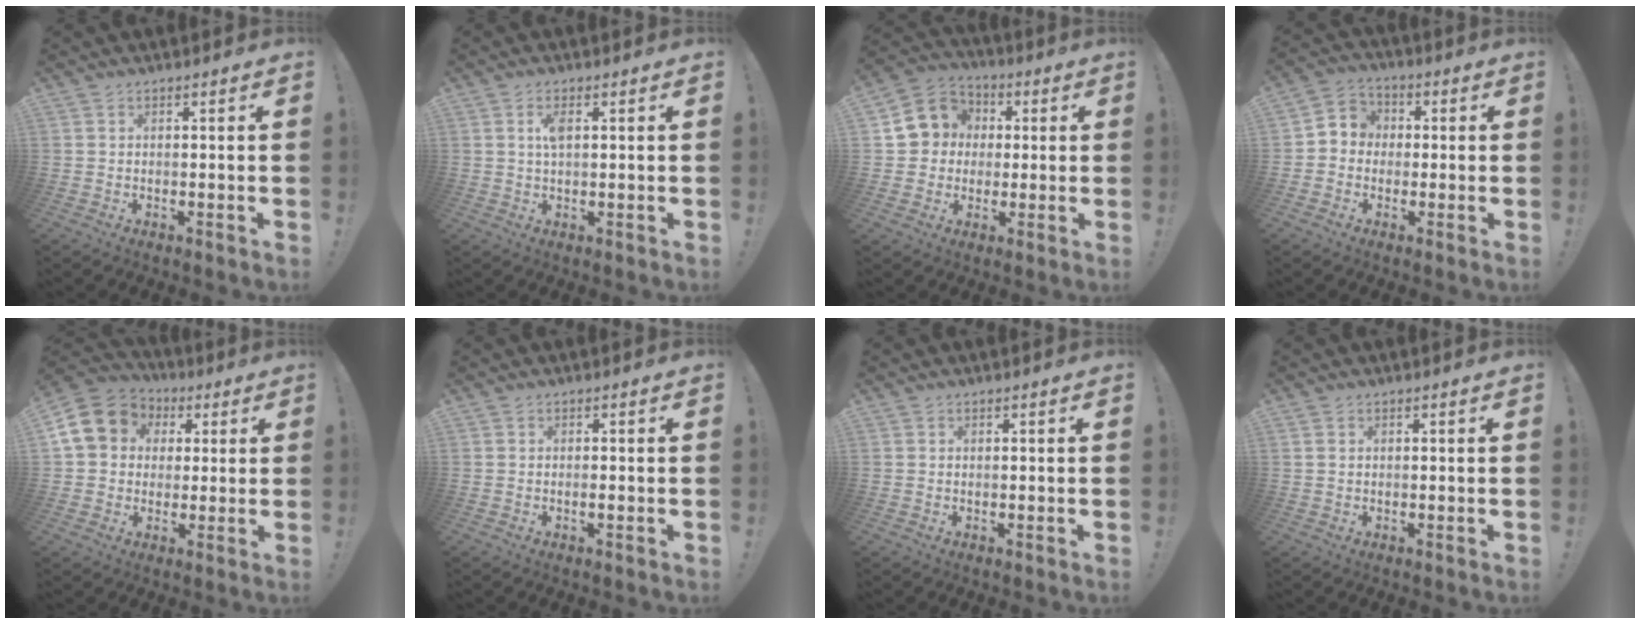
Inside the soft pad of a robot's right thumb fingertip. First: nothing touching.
{"total": 3.5, "force": [0.9, 1.2, 3.1], "torque": [-0.055, 0.001, 0.010]}
{"total": 11.0, "force": [1.7, 10.2, 3.7], "torque": [-0.045, 0.004, 0.041]}
{"total": 6.0, "force": [-1.7, 5.5, 1.6], "torque": [-0.023, 0.022, -0.025]}
{"total": 13.7, "force": [3.5, 11.6, 6.4], "torque": [-0.103, -0.008, 0.071]}
{"total": 1.0, "force": [-0.4, 0.0, 0.9], "torque": [-0.012, -0.003, -0.009]}
{"total": 0.0}
{"total": 0.8, "force": [0.4, 0.7, 0.3], "torque": [-0.013, 0.005, 0.008]}